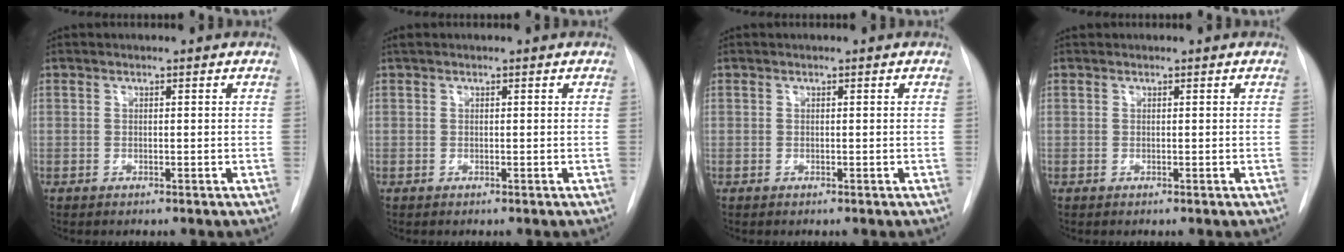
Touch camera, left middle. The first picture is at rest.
{"total": 0.5, "force": [0.4, 0.2, 0.2], "torque": [-0.013, 0.014, 0.009]}
{"total": 0.0}
{"total": 0.0}